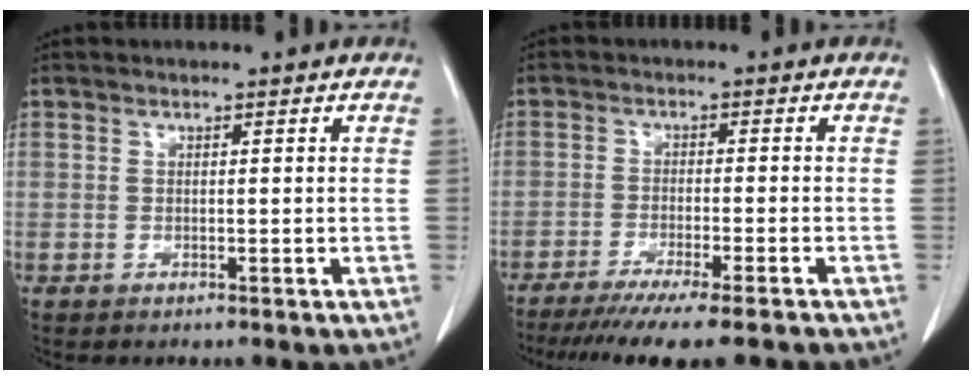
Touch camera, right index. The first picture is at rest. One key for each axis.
{"total": 12.9, "fx": -10.8, "fy": 0.3, "fz": 7.1, "tx": -0.093, "ty": -0.034, "tz": -0.163}